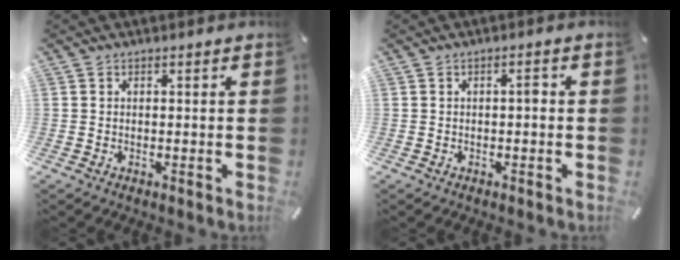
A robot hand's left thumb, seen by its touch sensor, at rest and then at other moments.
{"total": 2.0, "force": [-0.1, 0.4, 1.9], "torque": [-0.036, 0.003, -0.004]}